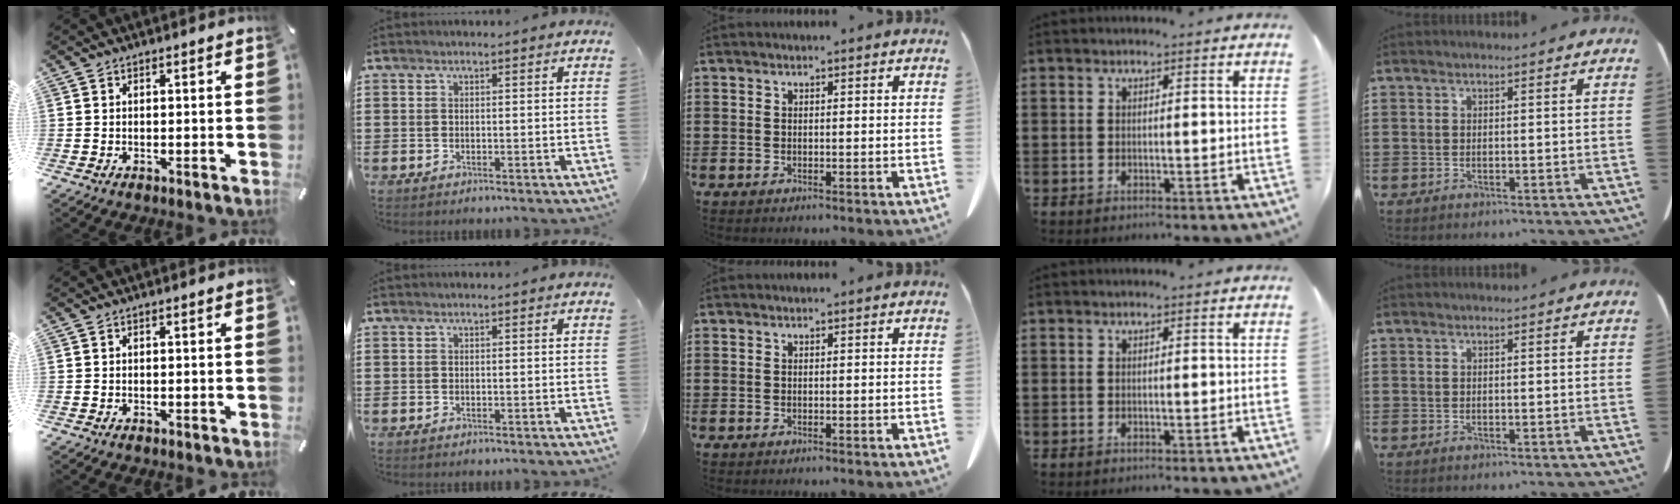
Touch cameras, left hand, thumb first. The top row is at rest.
{}